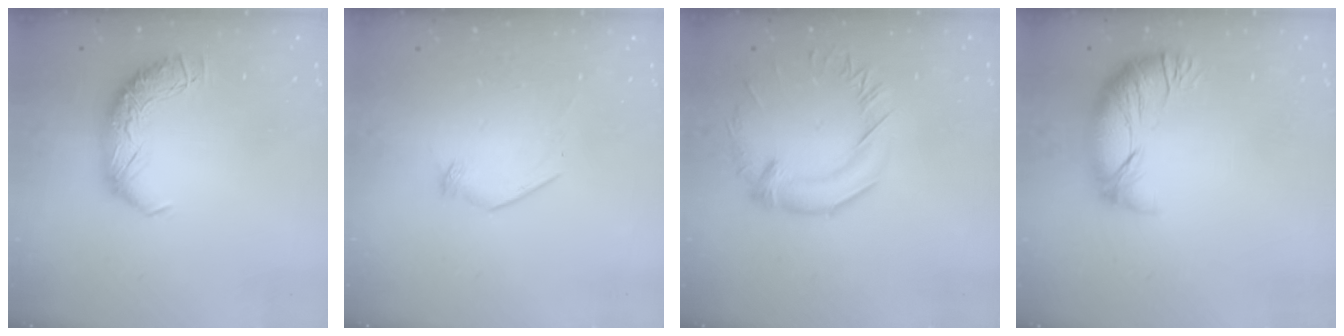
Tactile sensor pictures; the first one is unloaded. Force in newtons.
{"total": 5.6, "press": 5.5, "slide": 1.3}
{"total": 1.2, "press": 0.6, "slide": 1.1}
{"total": 3.3, "press": 2.6, "slide": 2.0}